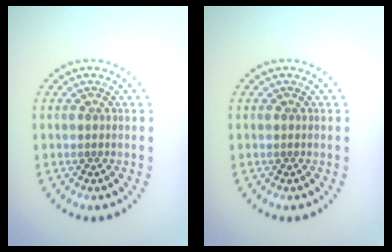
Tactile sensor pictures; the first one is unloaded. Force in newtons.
{"total": 0.0}